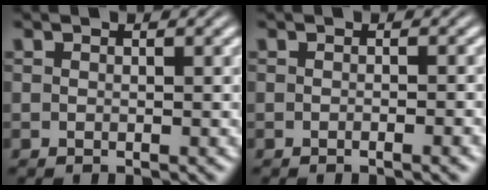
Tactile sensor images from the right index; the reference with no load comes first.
{"total": 0.8, "force": [-0.7, -0.1, 0.4], "torque": [-0.009, 0.006, -0.014]}